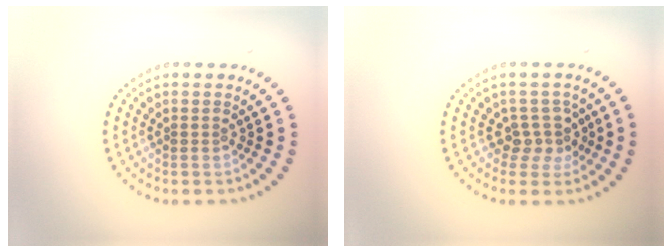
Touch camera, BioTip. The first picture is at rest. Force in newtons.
{"total": 2.5, "press": 2.0, "slide": 1.6}